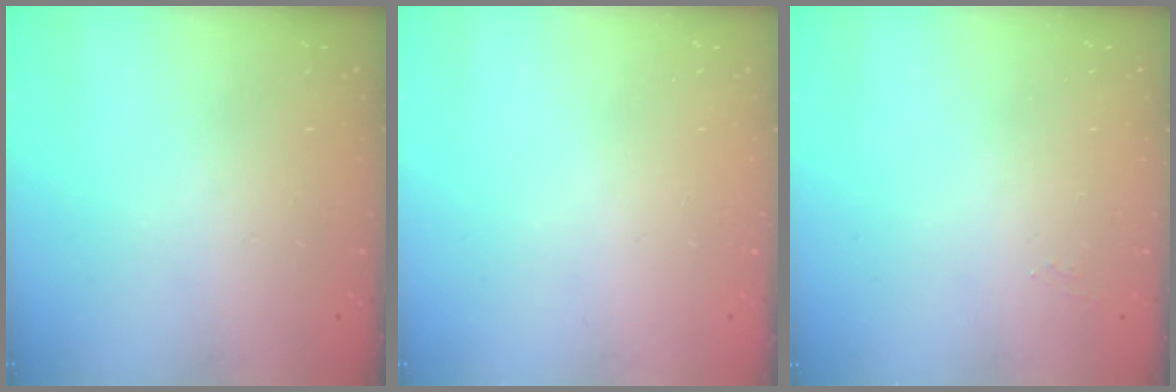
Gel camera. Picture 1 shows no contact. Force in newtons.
{"total": 0.0}
{"total": 5.1, "press": 5.1, "slide": 0.5}